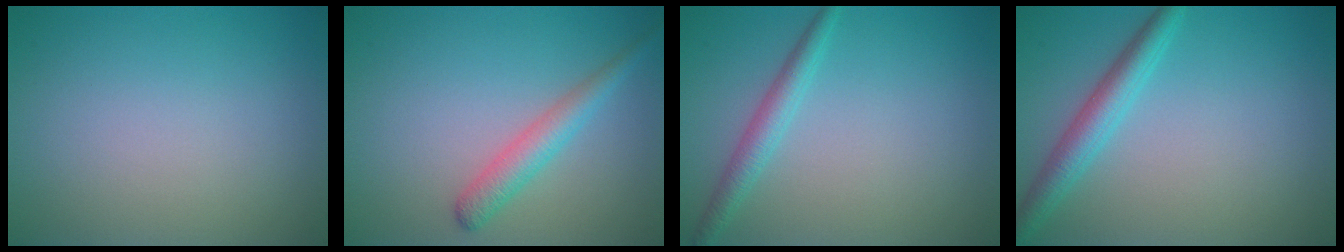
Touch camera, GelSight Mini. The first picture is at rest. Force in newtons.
{"total": 2.7, "press": 2.7, "slide": 0.1}
{"total": 2.2, "press": 2.2, "slide": 0.0}
{"total": 3.2, "press": 3.2, "slide": 0.1}